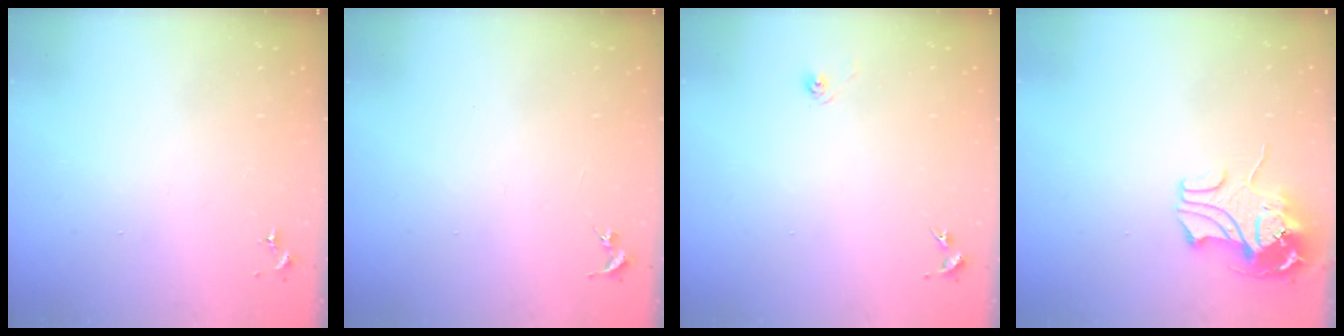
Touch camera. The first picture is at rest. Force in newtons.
{"total": 0.0}
{"total": 3.2, "press": 2.7, "slide": 1.7}
{"total": 10.6, "press": 10.6, "slide": 0.8}